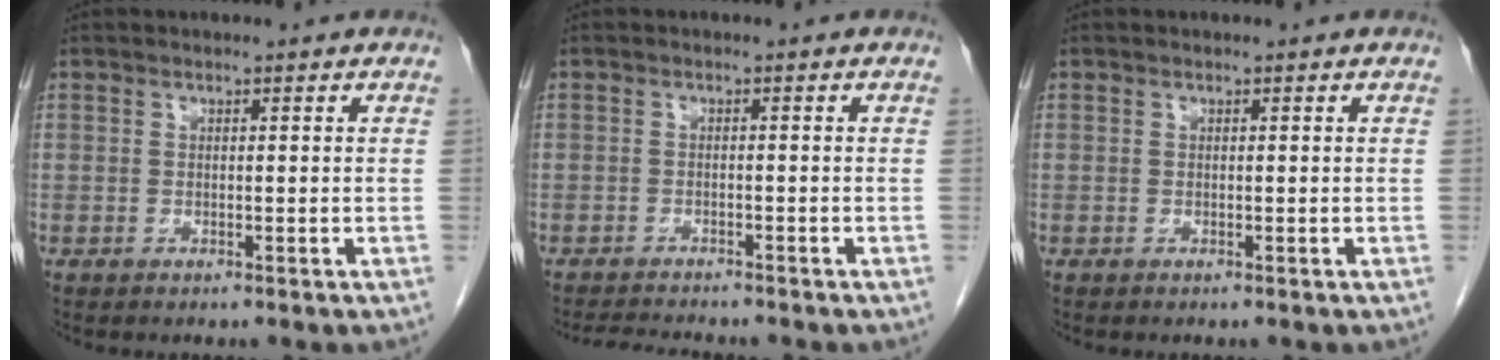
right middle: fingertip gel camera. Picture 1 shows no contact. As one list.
[{"total": 4.7, "force": [-4.5, 0.3, 1.5], "torque": [-0.022, -0.013, -0.071]}, {"total": 0.0}]